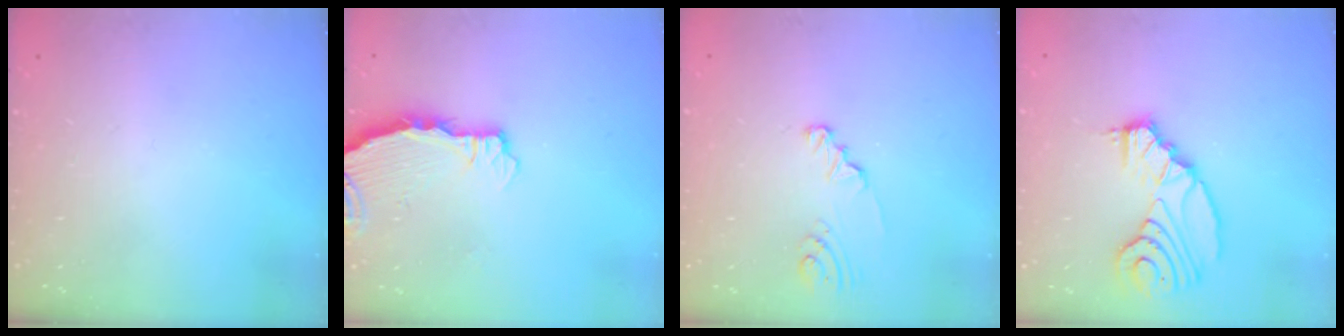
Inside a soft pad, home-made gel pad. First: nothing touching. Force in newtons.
{"total": 3.7, "press": 3.7, "slide": 0.3}
{"total": 2.5, "press": 2.5, "slide": 0.3}
{"total": 13.6, "press": 12.8, "slide": 4.4}